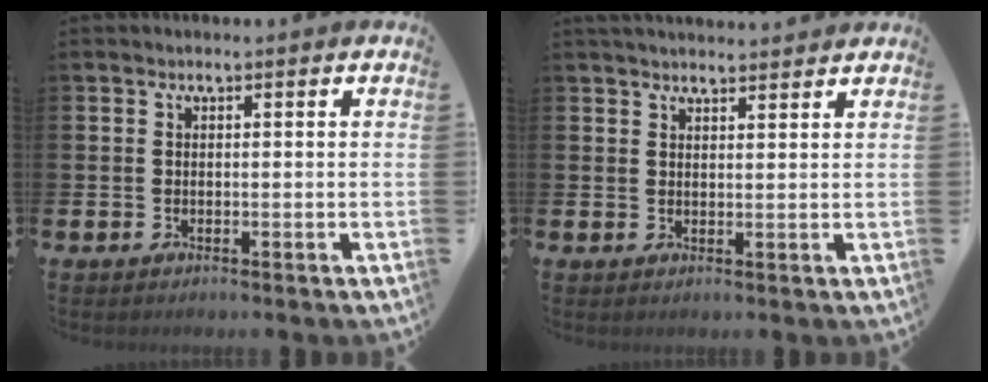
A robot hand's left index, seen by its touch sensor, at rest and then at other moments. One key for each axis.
{"total": 2.6, "fx": 2.6, "fy": 0.2, "fz": 0.2, "tx": -0.004, "ty": -0.011, "tz": 0.046}